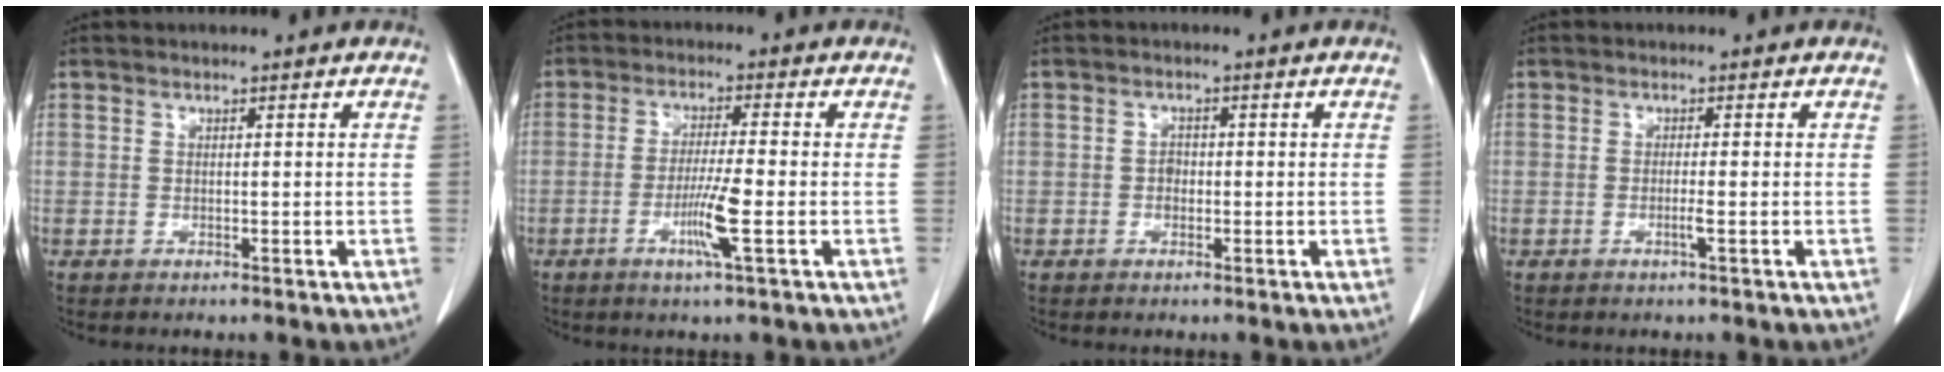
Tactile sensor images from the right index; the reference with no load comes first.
{"total": 6.1, "force": [-2.1, -0.5, 5.7], "torque": [-0.109, -0.012, -0.039]}
{"total": 1.4, "force": [-0.3, 1.0, 0.8], "torque": [-0.011, 0.005, -0.005]}
{"total": 1.5, "force": [-0.6, -0.3, 1.4], "torque": [-0.028, -0.003, -0.011]}